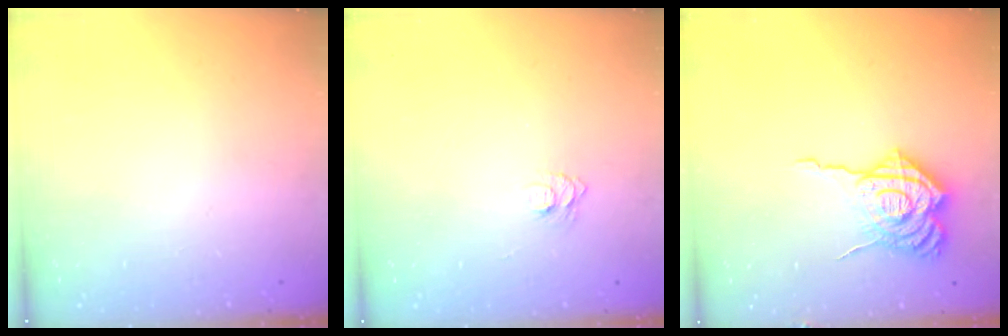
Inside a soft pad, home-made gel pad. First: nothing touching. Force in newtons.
{"total": 5.8, "press": 5.7, "slide": 0.7}
{"total": 16.1, "press": 16.0, "slide": 1.7}